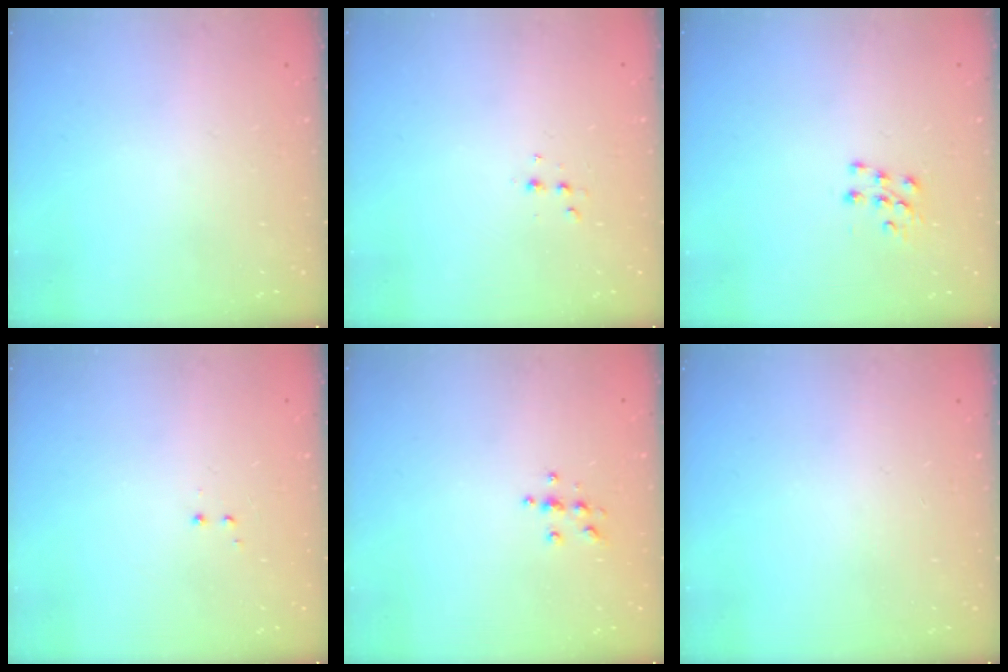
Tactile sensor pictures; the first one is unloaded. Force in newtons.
{"total": 2.8, "press": 2.7, "slide": 0.6}
{"total": 7.0, "press": 7.0, "slide": 0.7}
{"total": 1.2, "press": 1.1, "slide": 0.6}
{"total": 4.7, "press": 4.7, "slide": 0.6}
{"total": 0.0}